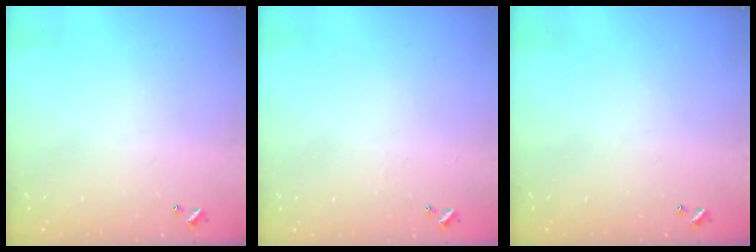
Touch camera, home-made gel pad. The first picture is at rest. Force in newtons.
{"total": 2.6, "press": 2.6, "slide": 0.4}
{"total": 0.0}